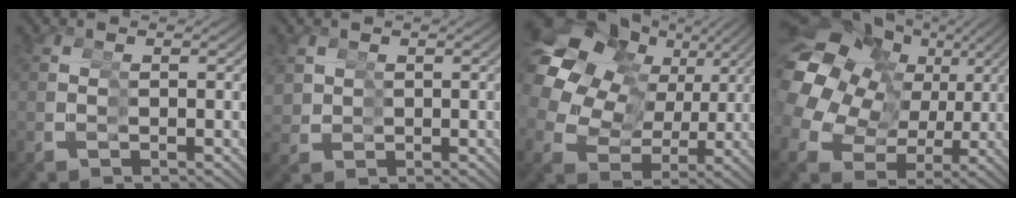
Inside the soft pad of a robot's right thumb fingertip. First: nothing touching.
{"total": 2.1, "force": [1.6, 1.4, -0.2], "torque": [-0.004, -0.004, 0.035]}
{"total": 12.7, "force": [4.9, 8.5, 8.2], "torque": [-0.166, 0.025, 0.071]}
{"total": 13.6, "force": [2.9, 9.6, 9.3], "torque": [-0.187, 0.007, 0.047]}